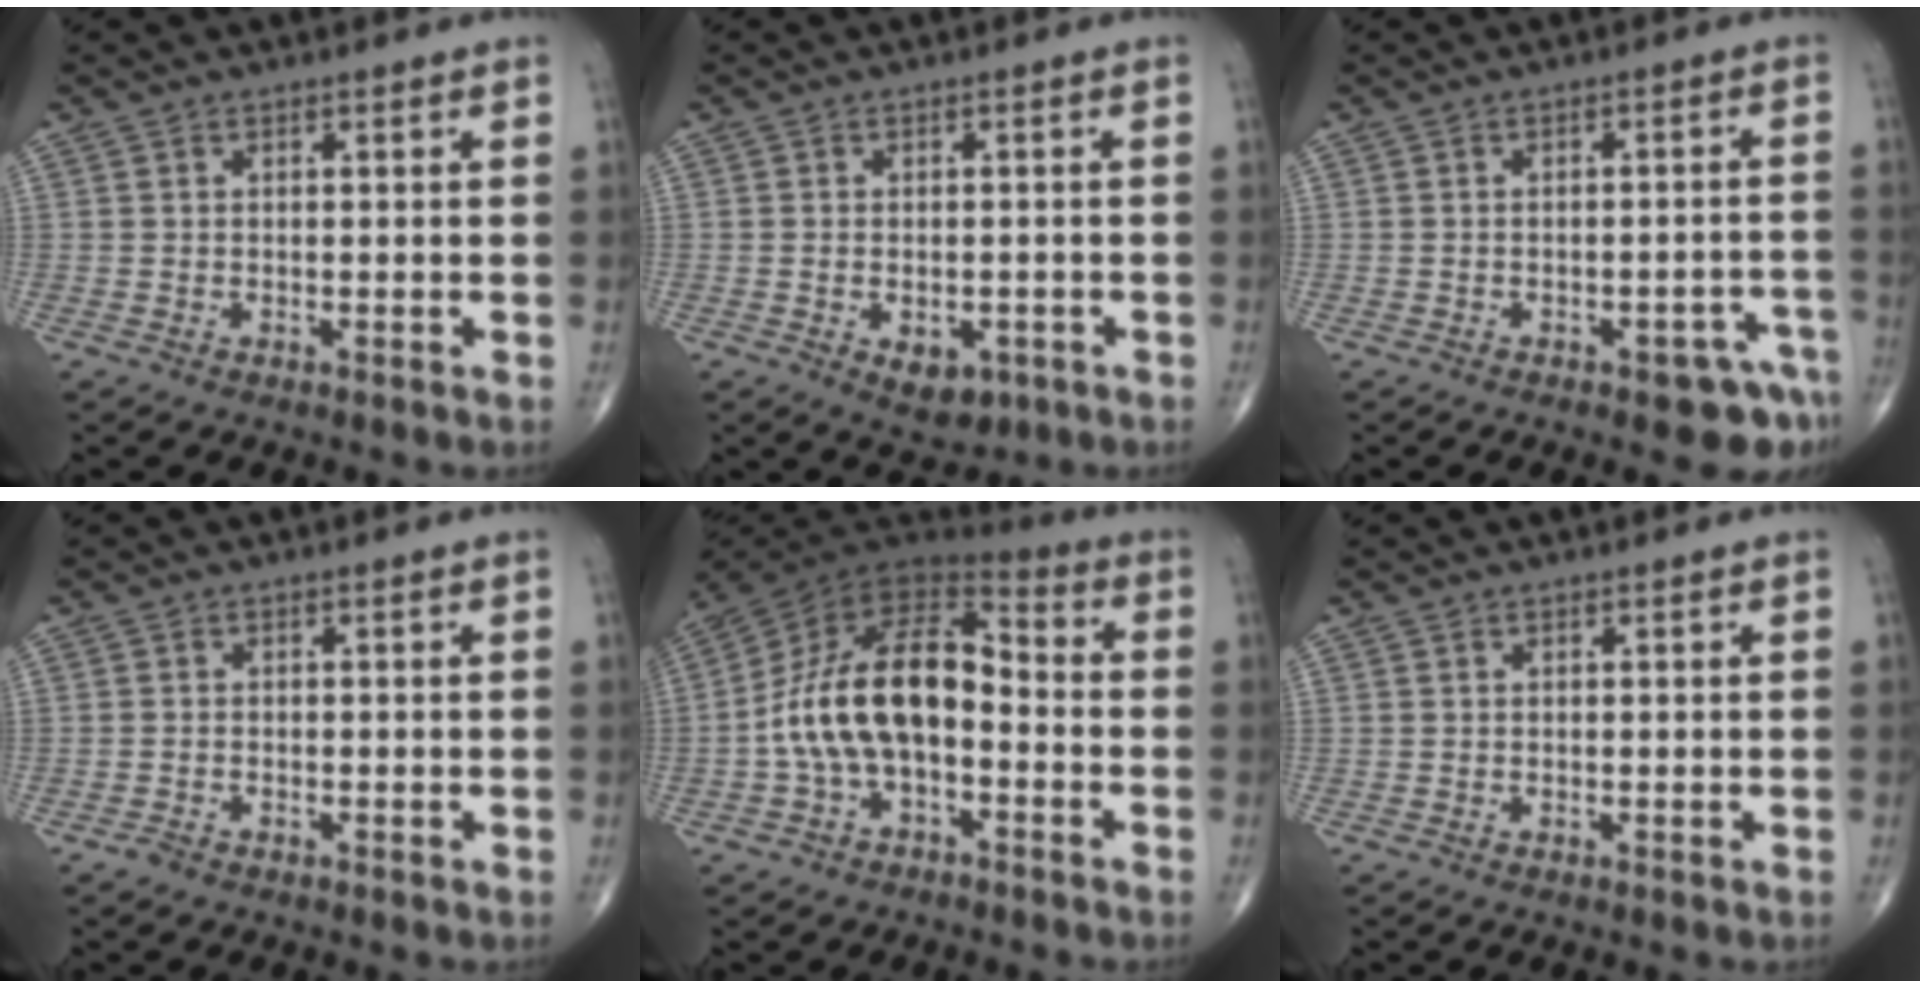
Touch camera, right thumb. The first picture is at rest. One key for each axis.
{"total": 5.5, "fx": -2.0, "fy": 3.5, "fz": 3.8, "tx": -0.043, "ty": 0.006, "tz": -0.015}
{"total": 6.7, "fx": -3.9, "fy": 2.7, "fz": 4.8, "tx": -0.043, "ty": 0.027, "tz": -0.042}
{"total": 1.0, "fx": -0.8, "fy": 0.5, "fz": 0.4, "tx": -0.012, "ty": 0.001, "tz": -0.017}
{"total": 17.4, "fx": -2.8, "fy": 9.8, "fz": 14.1, "tx": -0.242, "ty": 0.054, "tz": -0.056}
{"total": 0.0}